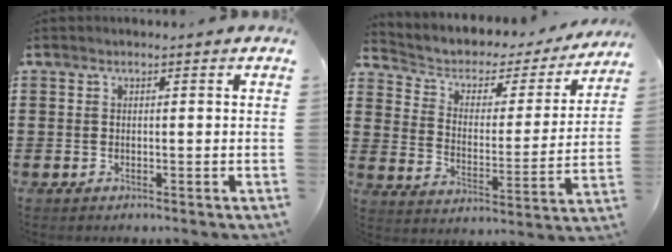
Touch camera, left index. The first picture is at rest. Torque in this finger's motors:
{"motor_torque": [1.11, -1.02, 0.16, 0.01]}